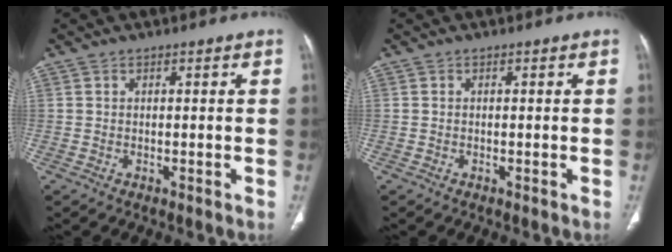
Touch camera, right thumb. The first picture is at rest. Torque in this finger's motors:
{"motor_torque": [0.00, 0.06, -0.08, 0.00, 0.00]}